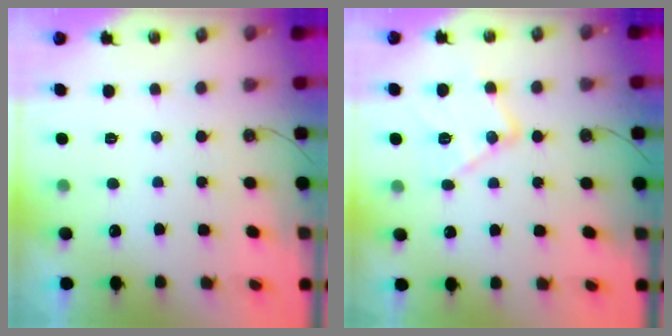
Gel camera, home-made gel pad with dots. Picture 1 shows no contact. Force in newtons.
{"total": 12.8, "press": 12.8, "slide": 0.9}